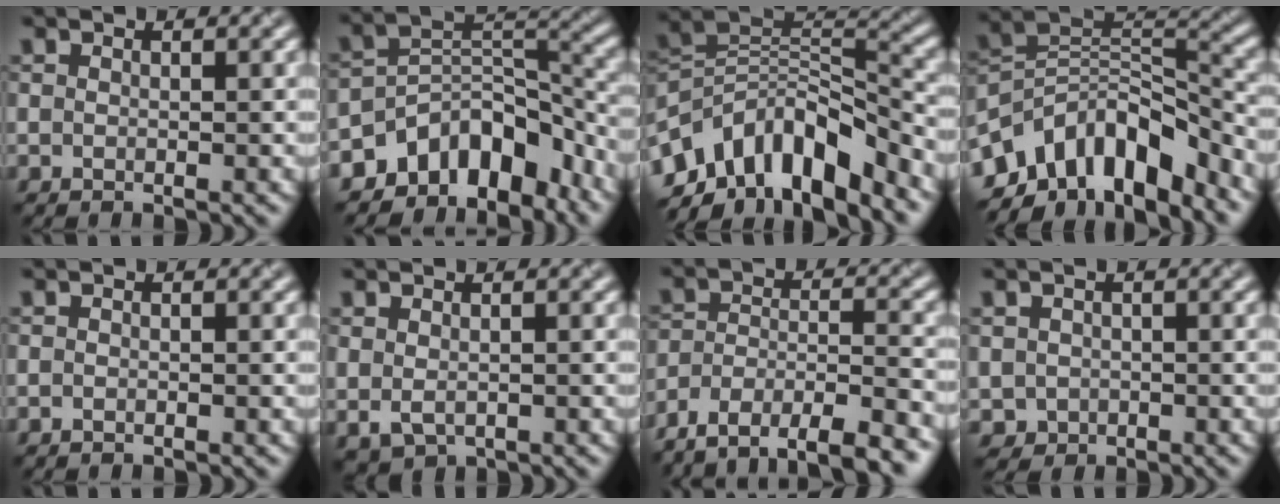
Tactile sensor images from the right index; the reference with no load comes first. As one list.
[{"total": 8.8, "force": [-6.4, 4.9, 3.6], "torque": [-0.032, 0.001, -0.114]}, {"total": 11.1, "force": [-5.8, 5.1, 7.9], "torque": [-0.133, 0.019, -0.118]}, {"total": 10.5, "force": [-6.2, 5.0, 6.8], "torque": [-0.103, 0.014, -0.121]}, {"total": 0.0}, {"total": 1.5, "force": [0.2, 1.0, 1.0], "torque": [-0.023, -0.009, 0.011]}, {"total": 9.2, "force": [-7.8, 2.8, 4.0], "torque": [-0.063, -0.009, -0.122]}, {"total": 1.6, "force": [-0.2, 1.6, 0.1], "torque": [0.002, -0.005, -0.002]}]